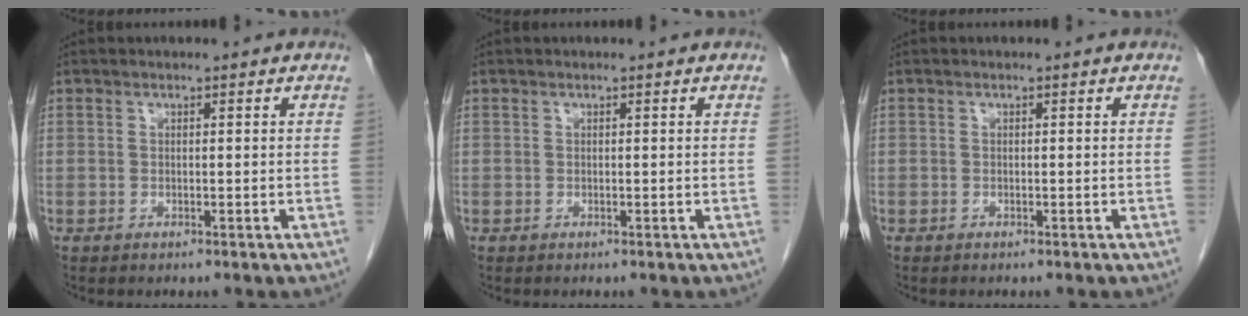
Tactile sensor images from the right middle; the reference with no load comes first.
{"total": 0.0}
{"total": 0.0}